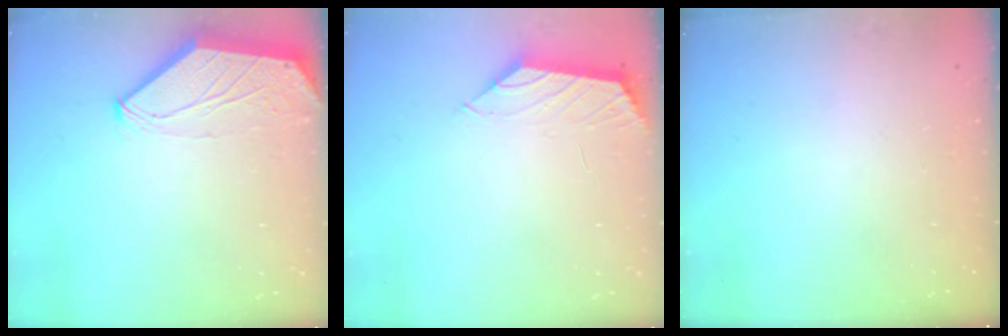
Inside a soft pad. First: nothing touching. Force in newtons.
{"total": 1.3, "press": 1.2, "slide": 0.4}
{"total": 0.0}